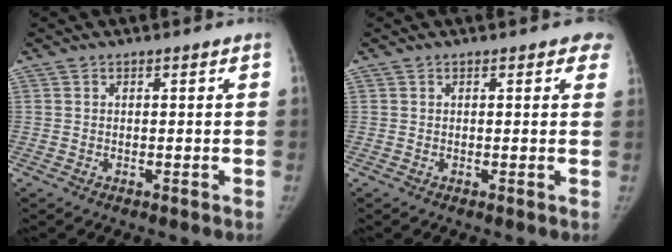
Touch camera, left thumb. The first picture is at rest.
{"total": 2.7, "force": [1.8, 1.4, 1.3], "torque": [0.011, -0.003, 0.008]}